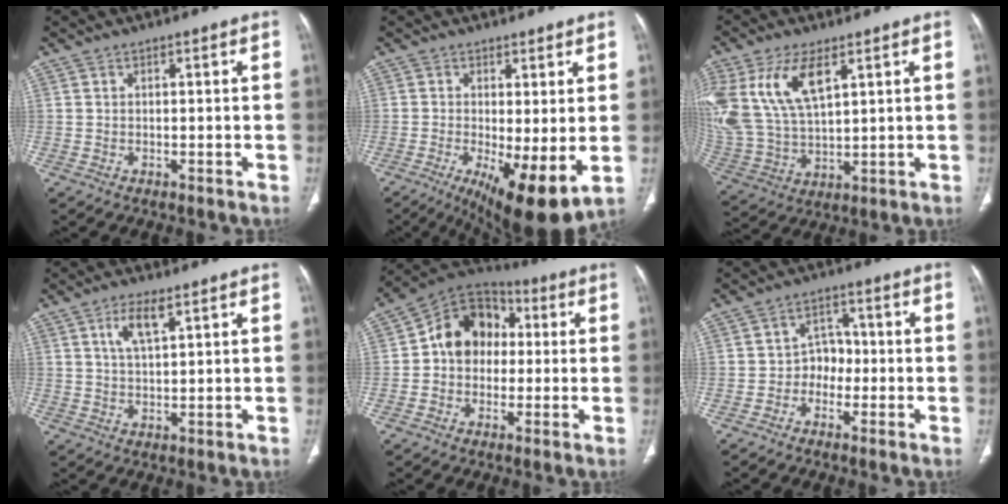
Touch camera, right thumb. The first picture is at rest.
{"total": 11.8, "force": [-2.3, 3.5, 11.0], "torque": [-0.176, -0.024, -0.024]}
{"total": 16.9, "force": [7.1, 8.5, 12.8], "torque": [-0.274, -0.019, 0.147]}
{"total": 5.2, "force": [2.6, 1.7, 4.1], "torque": [-0.080, -0.008, 0.054]}
{"total": 12.8, "force": [1.0, 10.3, 7.6], "torque": [-0.087, 0.033, 0.002]}
{"total": 4.5, "force": [-1.4, 3.7, 2.1], "torque": [0.001, 0.021, -0.035]}